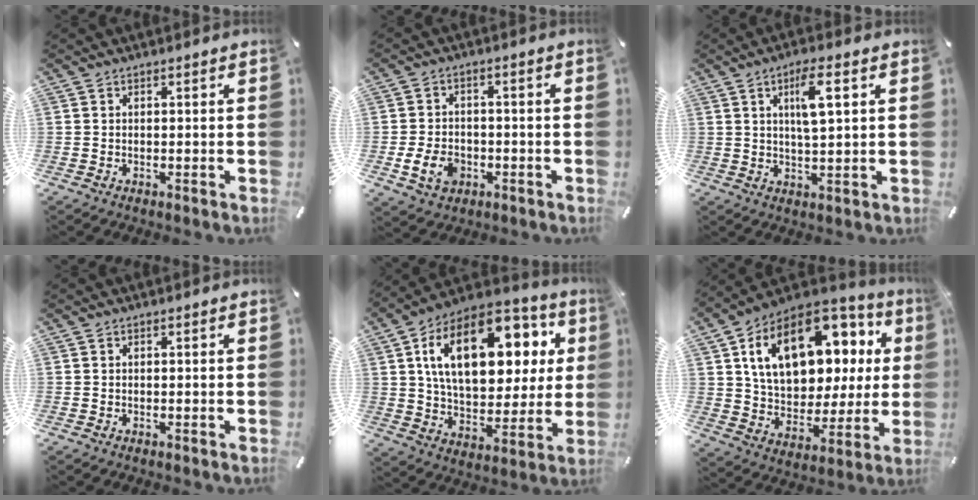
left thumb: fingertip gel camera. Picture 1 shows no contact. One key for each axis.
{"total": 7.2, "fx": -2.4, "fy": 5.5, "fz": 4.0, "tx": -0.082, "ty": 0.007, "tz": -0.044}
{"total": 7.6, "fx": 2.8, "fy": 1.6, "fz": 6.9, "tx": -0.125, "ty": -0.003, "tz": 0.041}
{"total": 0.0}
{"total": 23.5, "fx": 8.5, "fy": 13.2, "fz": 17.4, "tx": -0.303, "ty": -0.024, "tz": 0.138}
{"total": 20.7, "fx": 7.9, "fy": 13.4, "fz": 13.6, "tx": -0.229, "ty": -0.031, "tz": 0.140}